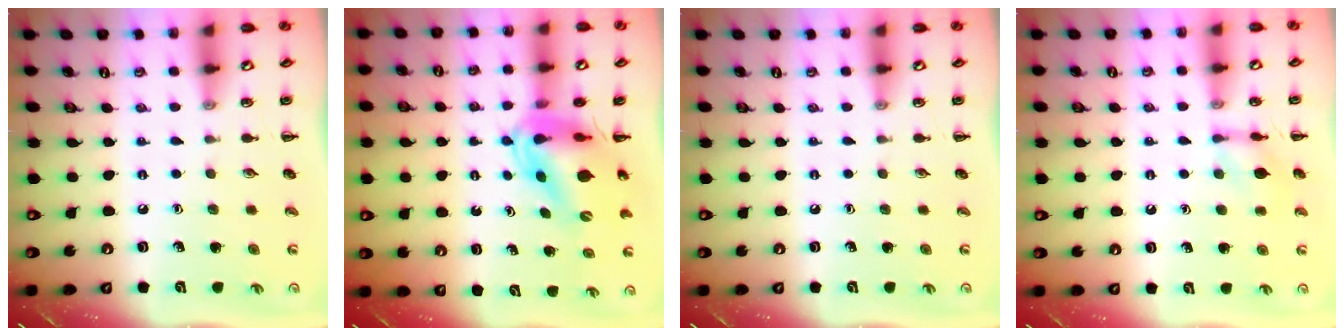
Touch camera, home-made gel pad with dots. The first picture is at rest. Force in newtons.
{"total": 8.0, "press": 7.6, "slide": 2.6}
{"total": 0.0}
{"total": 8.0, "press": 8.0, "slide": 0.2}